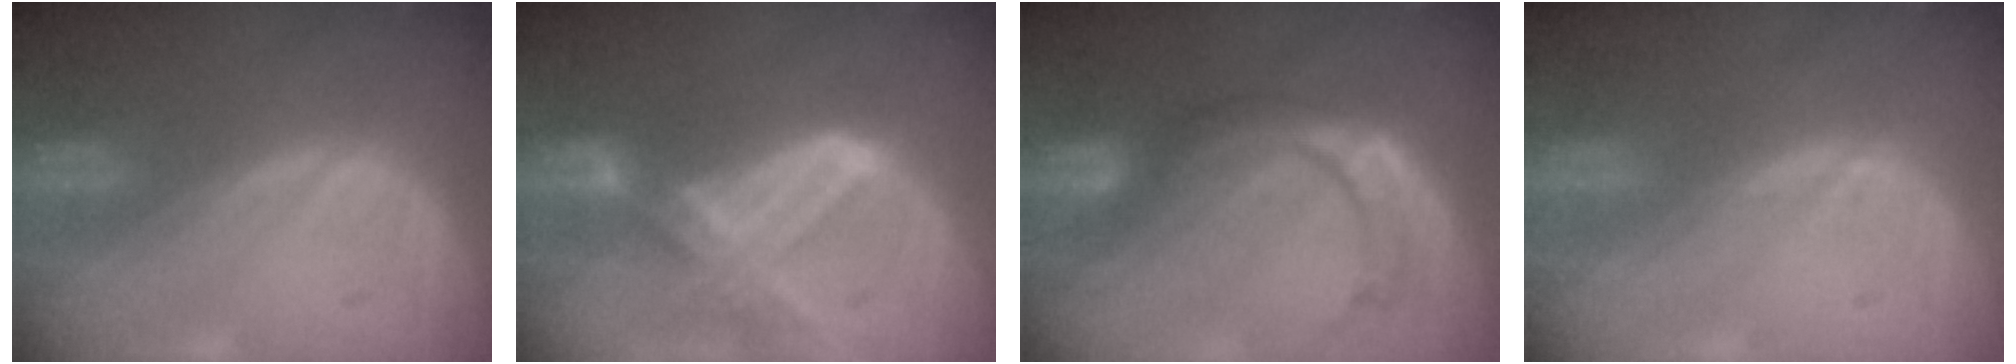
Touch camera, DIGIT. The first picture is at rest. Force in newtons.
{"total": 7.4, "press": 6.7, "slide": 3.2}
{"total": 8.5, "press": 7.2, "slide": 4.5}
{"total": 0.8, "press": 0.7, "slide": 0.1}